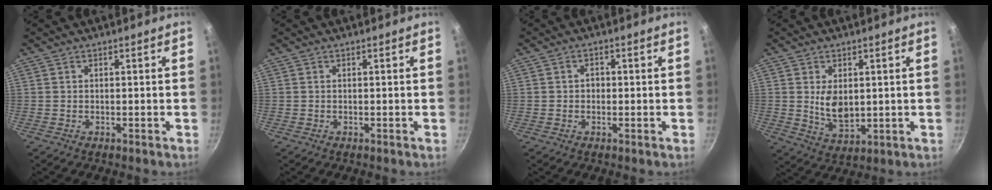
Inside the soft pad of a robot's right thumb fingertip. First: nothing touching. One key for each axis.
{"total": 0.0}
{"total": 1.6, "fx": -0.2, "fy": 1.4, "fz": 0.9, "tx": -0.009, "ty": 0.004, "tz": -0.006}
{"total": 6.8, "fx": 1.0, "fy": 4.2, "fz": 5.3, "tx": -0.082, "ty": -0.021, "tz": 0.029}